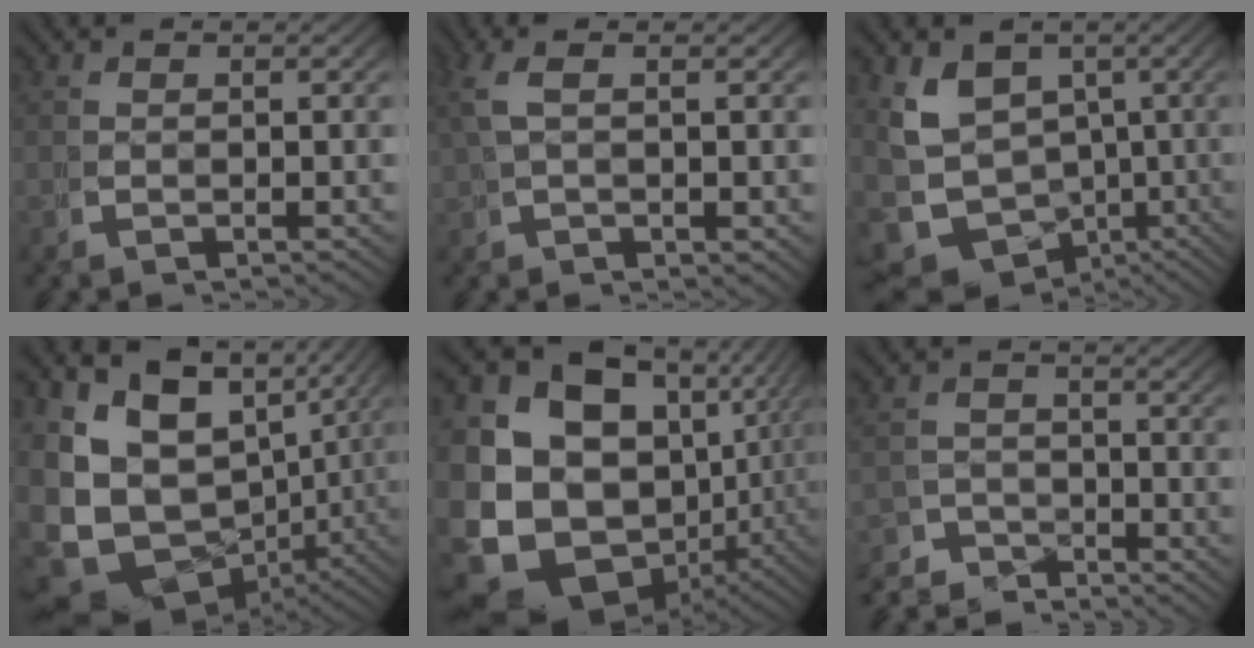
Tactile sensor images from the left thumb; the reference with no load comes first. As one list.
[{"total": 2.7, "force": [1.1, 0.8, 2.3], "torque": [-0.060, 0.004, 0.027]}, {"total": 11.9, "force": [-2.5, 9.4, 6.9], "torque": [-0.149, -0.064, -0.017]}, {"total": 17.8, "force": [-1.1, 13.3, 11.8], "torque": [-0.237, -0.065, 0.010]}, {"total": 22.9, "force": [-2.4, 17.5, 14.5], "torque": [-0.306, -0.085, -0.016]}, {"total": 3.8, "force": [-3.5, 1.6, 0.3], "torque": [0.021, -0.017, -0.066]}]